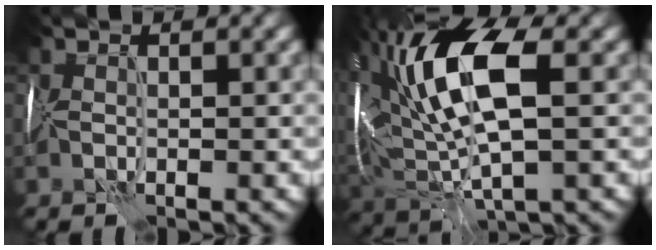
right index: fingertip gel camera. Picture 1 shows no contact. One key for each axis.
{"total": 11.1, "fx": 1.9, "fy": 5.1, "fz": 9.6, "tx": -0.201, "ty": 0.018, "tz": 0.033}